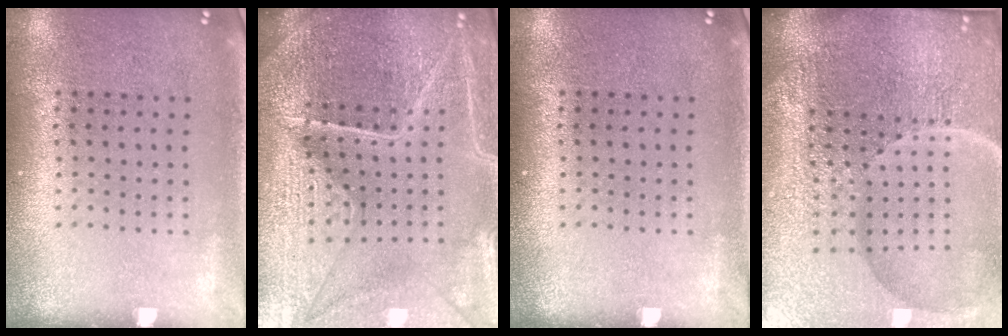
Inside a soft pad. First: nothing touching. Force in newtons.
{"total": 5.8, "press": 5.3, "slide": 2.4}
{"total": 0.0}
{"total": 6.2, "press": 5.7, "slide": 2.5}